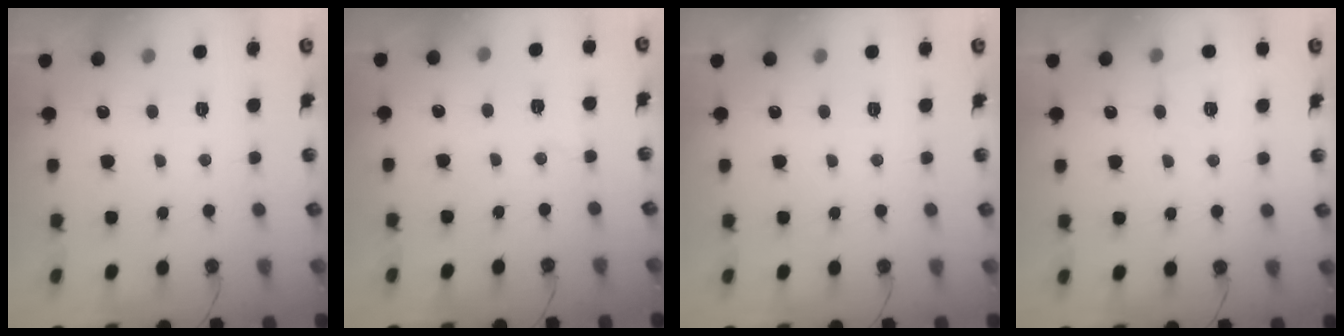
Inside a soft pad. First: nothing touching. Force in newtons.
{"total": 4.1, "press": 3.6, "slide": 2.0}
{"total": 0.0}
{"total": 3.7, "press": 3.7, "slide": 0.4}